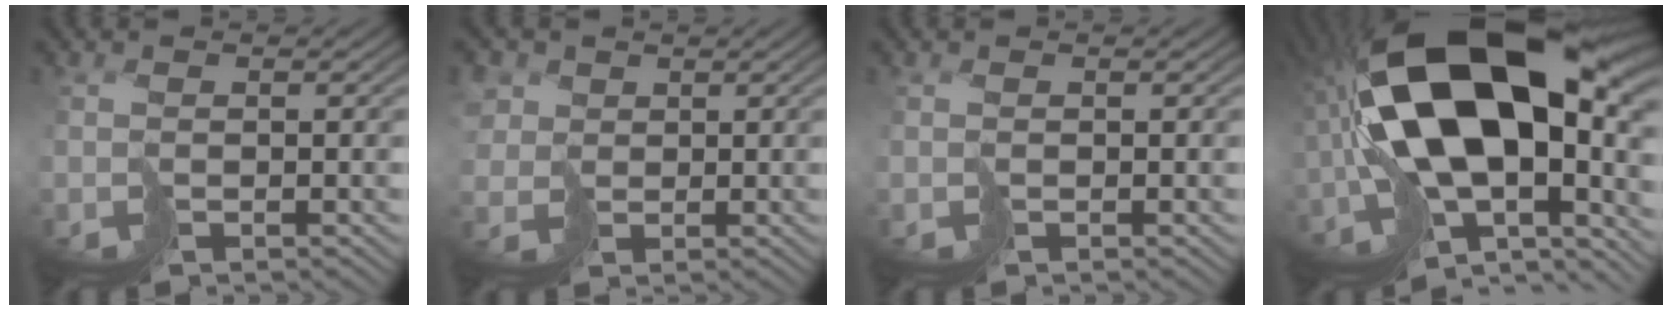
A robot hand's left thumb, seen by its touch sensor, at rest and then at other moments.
{"total": 4.8, "force": [1.6, 4.1, 2.0], "torque": [-0.079, 0.007, 0.028]}
{"total": 0.0}
{"total": 21.7, "force": [-1.0, 11.3, 18.5], "torque": [-0.353, -0.003, -0.019]}